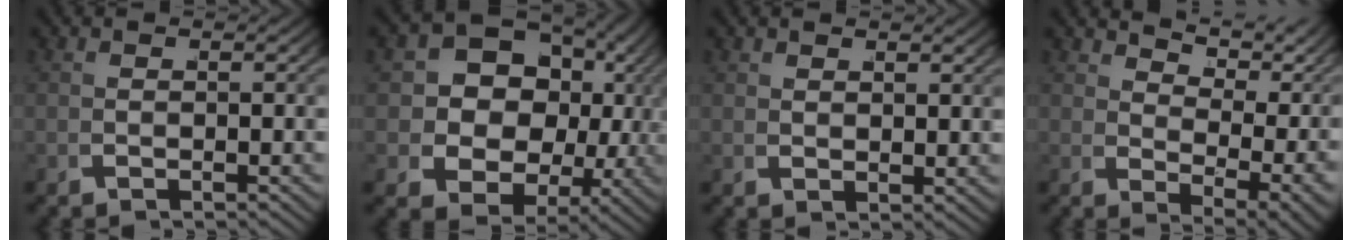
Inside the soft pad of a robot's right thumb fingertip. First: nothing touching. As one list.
[{"total": 15.8, "force": [2.6, 12.2, 9.7], "torque": [-0.192, -0.020, 0.034]}, {"total": 1.3, "force": [1.3, 0.1, 0.2], "torque": [0.007, 0.002, 0.030]}, {"total": 7.9, "force": [4.0, 3.3, 6.0], "torque": [-0.066, 0.004, 0.074]}]